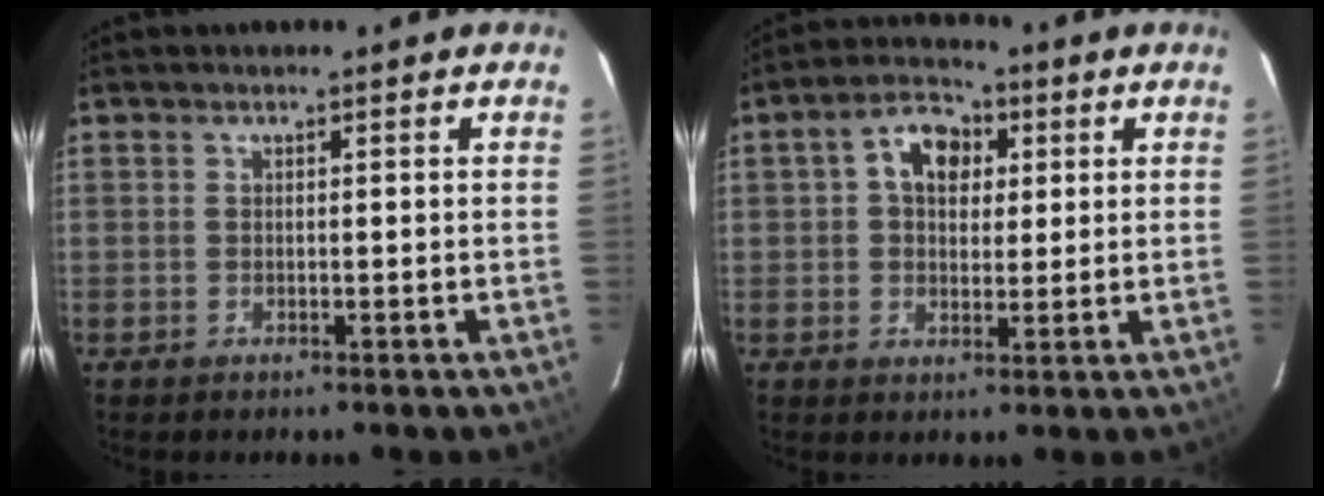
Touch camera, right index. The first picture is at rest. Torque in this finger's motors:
{"motor_torque": [0.41, 0.23, 0.36, 0.08]}